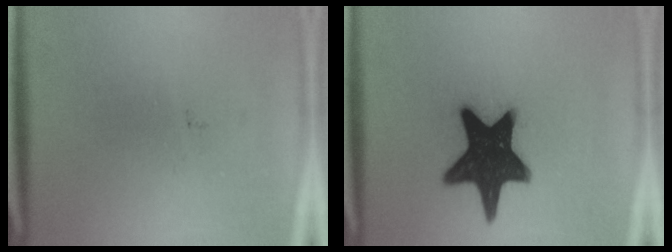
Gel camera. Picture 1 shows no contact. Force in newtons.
{"total": 18.7}